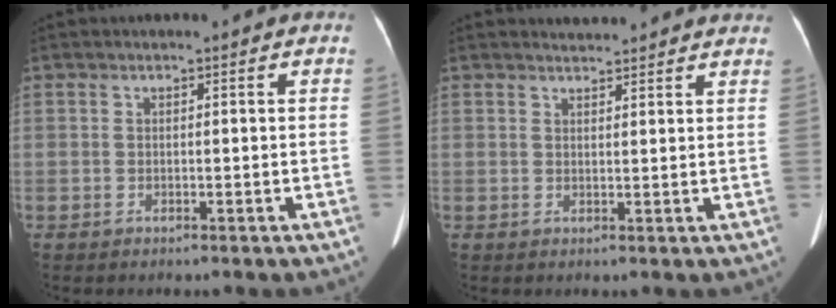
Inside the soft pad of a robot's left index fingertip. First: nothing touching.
{"total": 5.4, "force": [5.3, 0.8, 0.7], "torque": [-0.006, 0.014, 0.048]}